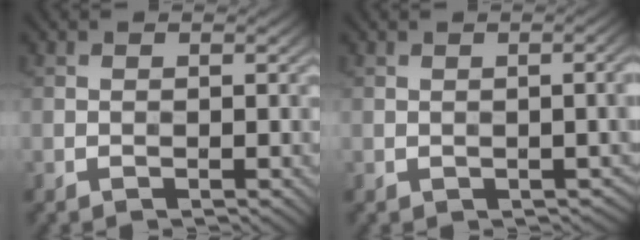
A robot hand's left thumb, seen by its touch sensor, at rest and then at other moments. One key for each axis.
{"total": 2.9, "fx": -0.5, "fy": 1.1, "fz": 2.6, "tx": -0.026, "ty": -0.003, "tz": 0.008}